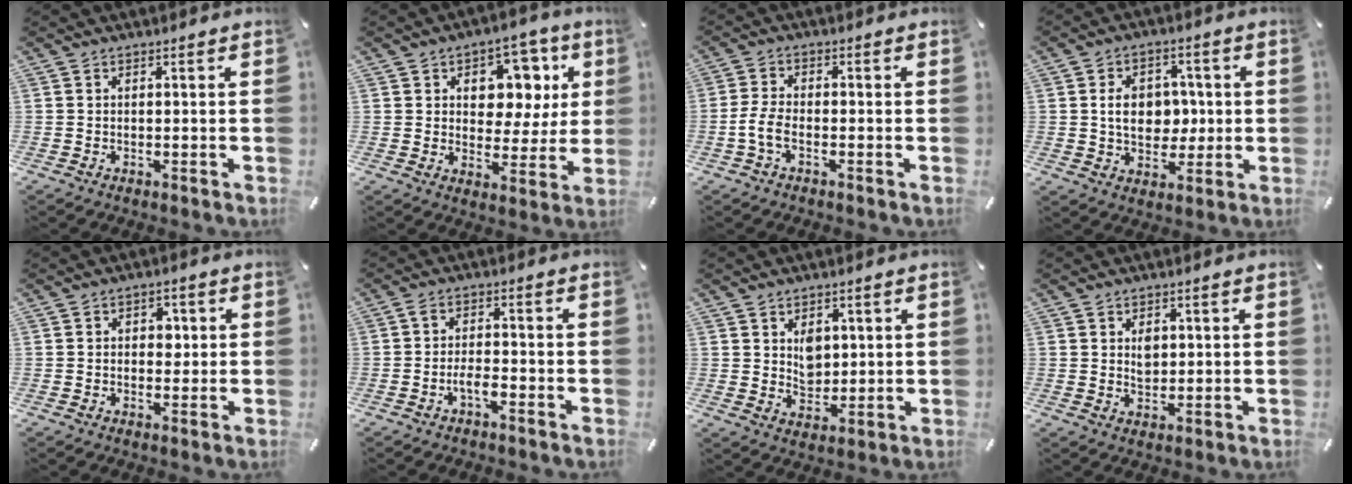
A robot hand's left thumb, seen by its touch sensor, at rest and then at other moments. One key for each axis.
{"total": 10.5, "fx": 3.6, "fy": 8.4, "fz": 5.2, "tx": -0.059, "ty": -0.028, "tz": 0.060}
{"total": 4.9, "fx": -1.9, "fy": 2.3, "fz": 3.9, "tx": -0.092, "ty": 0.000, "tz": -0.039}
{"total": 9.3, "fx": 0.5, "fy": 7.2, "fz": 5.8, "tx": -0.094, "ty": 0.006, "tz": 0.007}
{"total": 3.6, "fx": 0.3, "fy": 2.7, "fz": 2.3, "tx": -0.015, "ty": -0.004, "tz": -0.006}
{"total": 3.5, "fx": -1.8, "fy": 1.2, "fz": 2.8, "tx": -0.055, "ty": 0.007, "tz": -0.034}
{"total": 5.3, "fx": 2.3, "fy": 4.2, "fz": 2.3, "tx": -0.024, "ty": -0.012, "tz": 0.038}
{"total": 3.3, "fx": 1.1, "fy": 2.5, "fz": 1.8, "tx": -0.015, "ty": -0.006, "tz": 0.014}